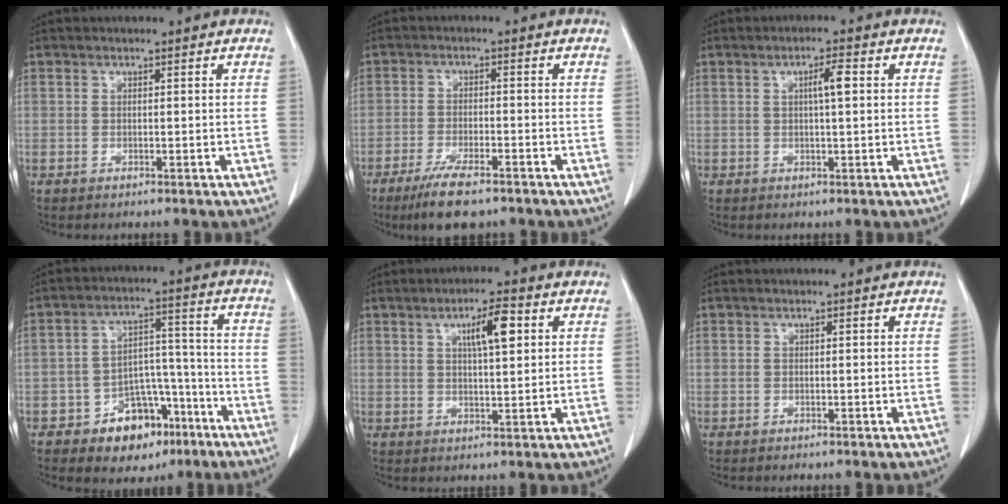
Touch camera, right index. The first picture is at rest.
{"total": 7.8, "force": [-5.6, 1.4, 5.3], "torque": [-0.091, -0.016, -0.088]}
{"total": 3.0, "force": [0.6, 0.2, 2.9], "torque": [-0.051, 0.004, 0.010]}
{"total": 9.9, "force": [-5.7, 6.4, 5.1], "torque": [-0.059, 0.032, -0.081]}
{"total": 6.1, "force": [2.3, 1.1, 5.5], "torque": [-0.093, 0.006, 0.038]}
{"total": 0.0}